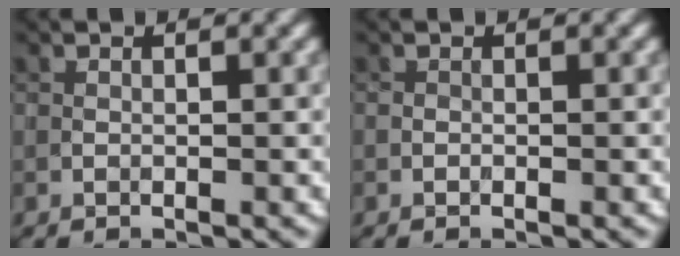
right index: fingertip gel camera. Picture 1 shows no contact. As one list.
[{"total": 0.0}]